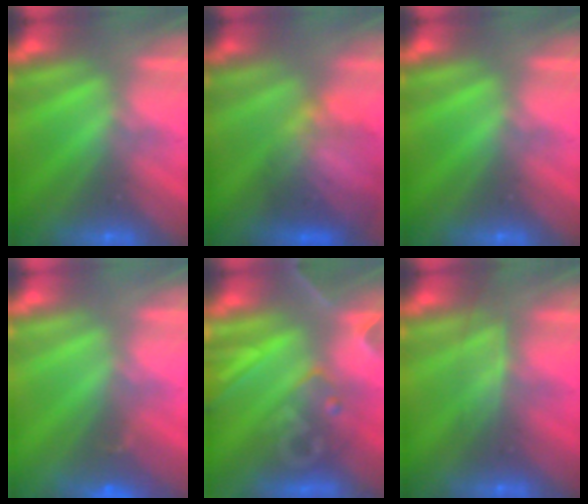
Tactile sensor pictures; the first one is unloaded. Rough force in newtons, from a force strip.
{"total": 7.3}
{"total": 0.0}
{"total": 3.3}
{"total": 8.5}
{"total": 2.5}